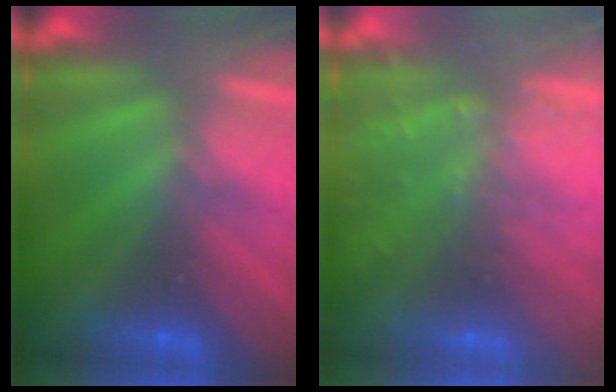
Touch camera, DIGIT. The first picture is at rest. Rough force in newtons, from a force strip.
{"total": 7.7}